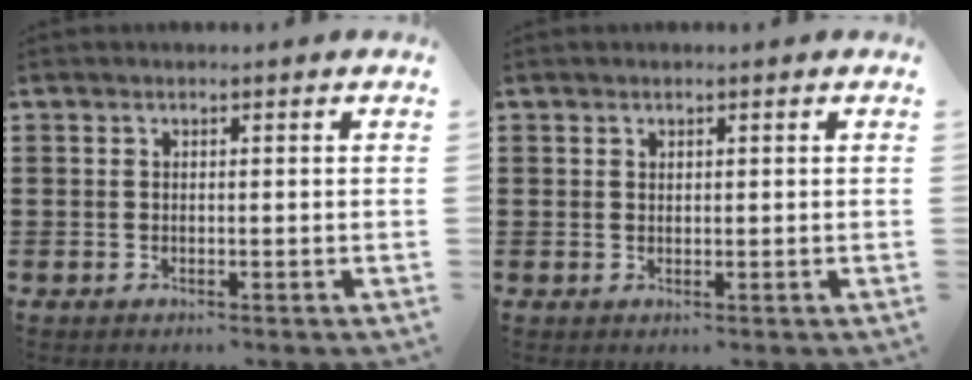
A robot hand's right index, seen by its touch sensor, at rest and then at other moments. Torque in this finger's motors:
{"motor_torque": [-0.93, 1.22, 0.00, 0.00]}